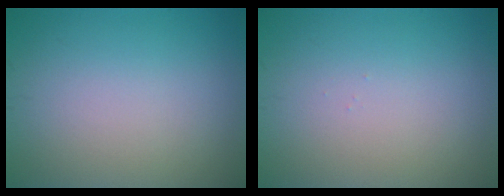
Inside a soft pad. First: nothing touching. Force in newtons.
{"total": 0.0}